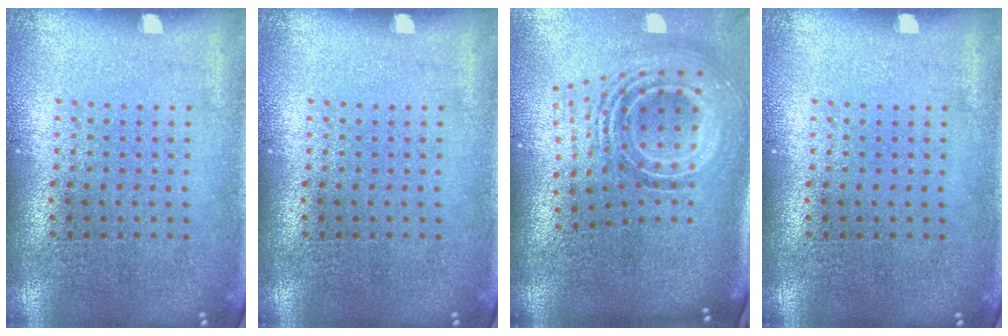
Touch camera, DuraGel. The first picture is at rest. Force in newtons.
{"total": 0.0}
{"total": 2.3, "press": 1.5, "slide": 1.7}
{"total": 0.0}